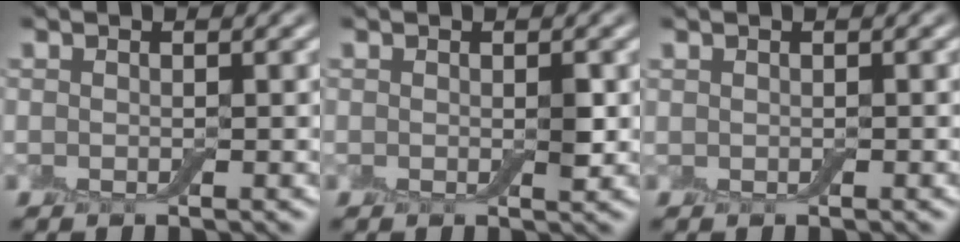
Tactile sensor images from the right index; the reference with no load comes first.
{"total": 1.1, "force": [0.0, 0.6, 0.9], "torque": [-0.014, -0.001, 0.001]}
{"total": 0.0}